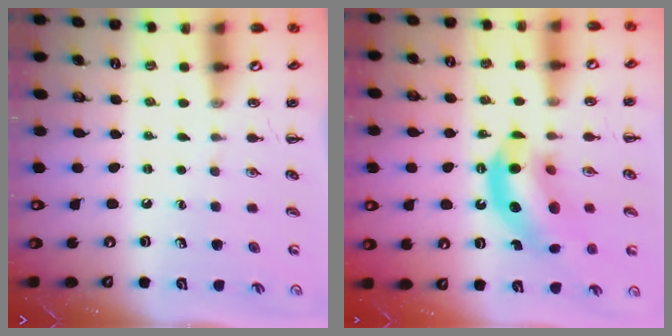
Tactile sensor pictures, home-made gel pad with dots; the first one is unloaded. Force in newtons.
{"total": 14.0, "press": 13.5, "slide": 3.6}